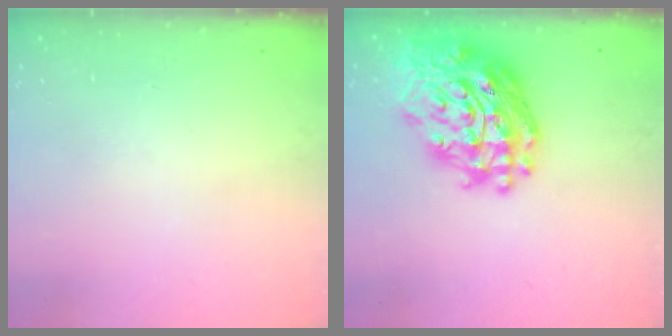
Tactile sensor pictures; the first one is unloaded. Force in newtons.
{"total": 24.3, "press": 24.2, "slide": 2.6}